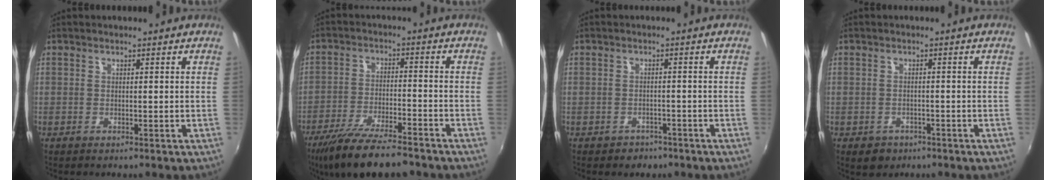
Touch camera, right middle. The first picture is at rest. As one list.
[{"total": 14.3, "force": [-11.7, 3.0, 7.7], "torque": [-0.164, -0.028, -0.197]}, {"total": 3.2, "force": [-2.1, 2.4, 0.4], "torque": [-0.016, -0.001, -0.029]}, {"total": 3.6, "force": [-1.9, 2.8, 1.2], "torque": [-0.029, -0.006, -0.023]}]